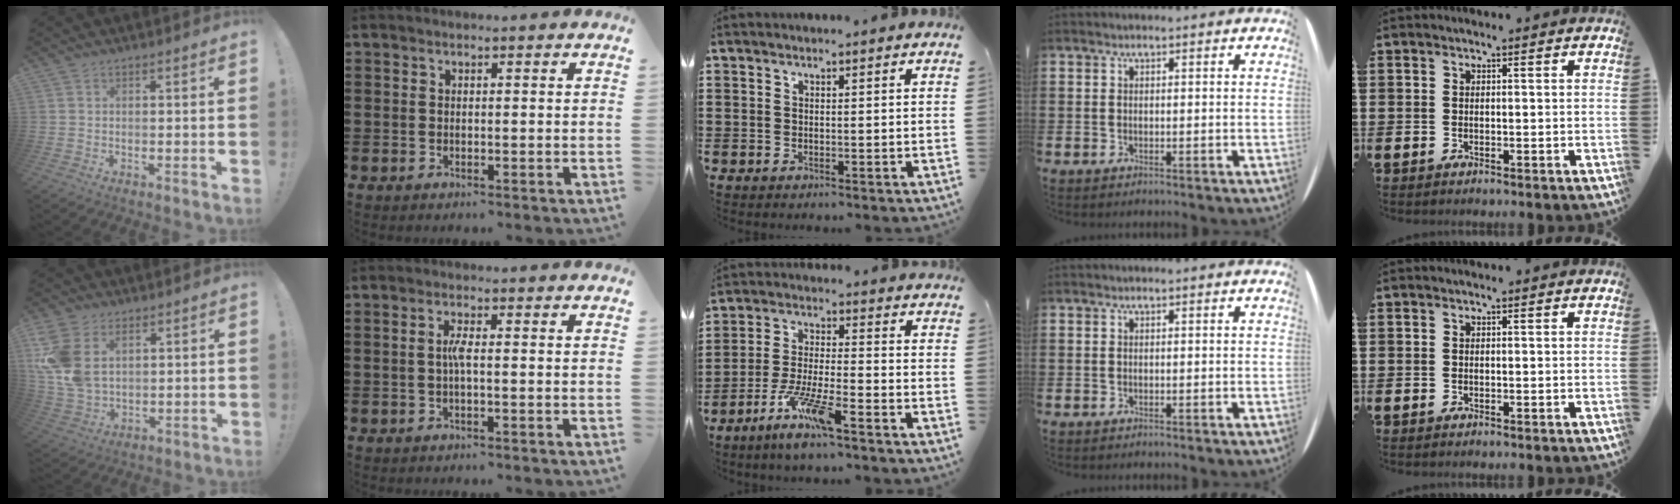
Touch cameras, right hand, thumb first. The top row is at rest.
{"thumb": {"total": 12.3, "force": [4.5, 8.4, 7.8], "torque": [-0.154, -0.019, 0.089]}, "index": {"total": 2.3, "force": [-0.3, 0.3, 2.3], "torque": [-0.053, -0.003, -0.009]}, "middle": {"total": 8.1, "force": [-5.7, 0.6, 5.7], "torque": [-0.121, -0.009, -0.108]}}